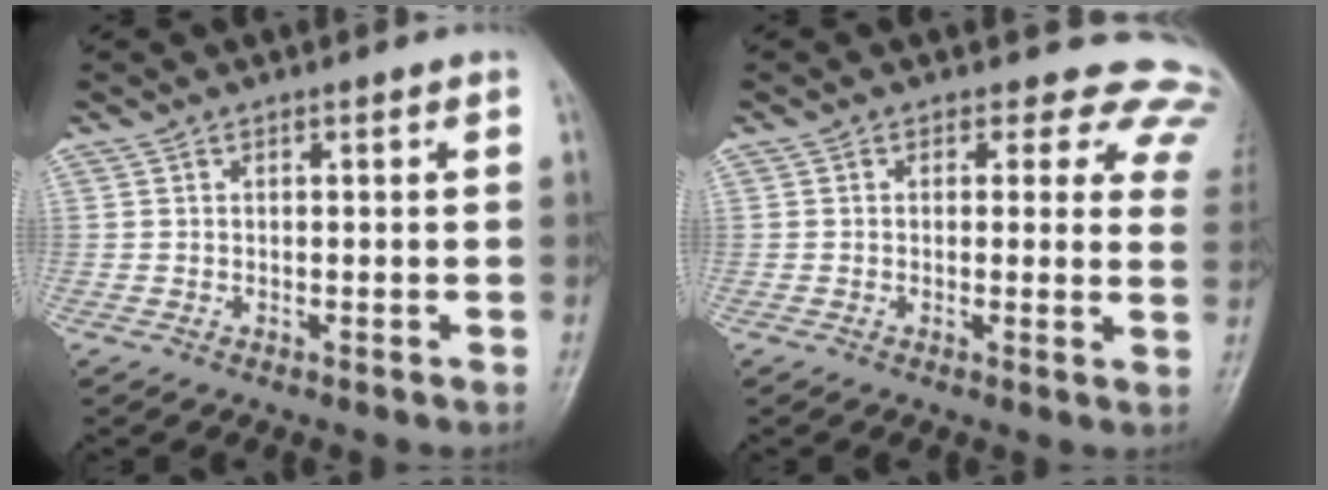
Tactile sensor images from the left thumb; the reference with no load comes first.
{"total": 10.5, "force": [8.4, 5.7, 2.6], "torque": [0.025, -0.033, 0.055]}